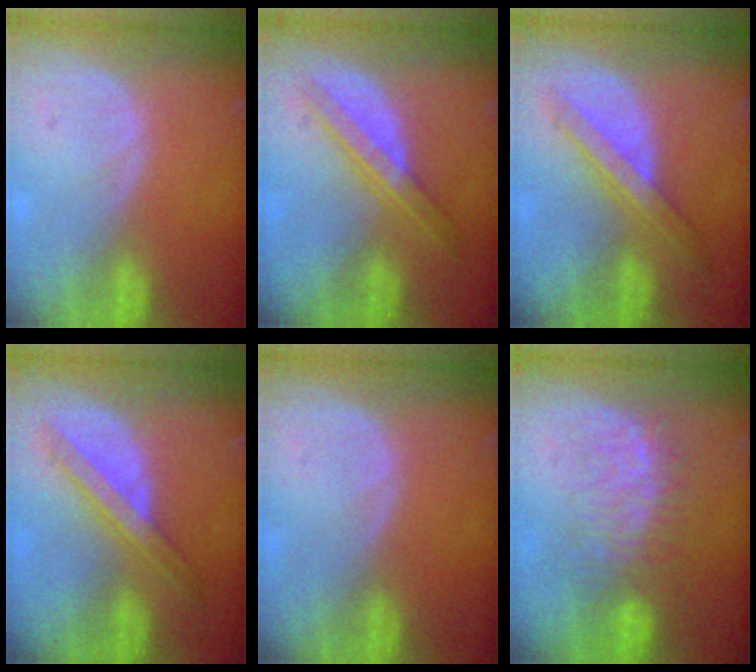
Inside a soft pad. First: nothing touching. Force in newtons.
{"total": 6.6, "press": 5.7, "slide": 3.3}
{"total": 7.2, "press": 6.1, "slide": 3.8}
{"total": 5.9, "press": 5.9, "slide": 0.6}
{"total": 0.0}
{"total": 7.8, "press": 7.6, "slide": 1.6}